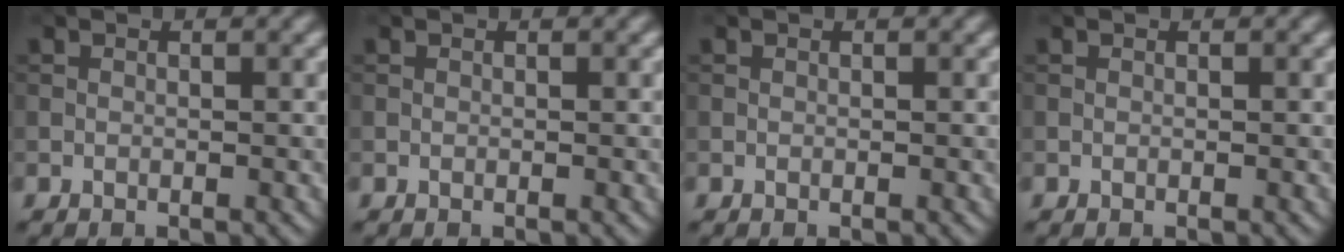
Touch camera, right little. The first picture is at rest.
{"total": 0.0}
{"total": 0.0}
{"total": 0.0}